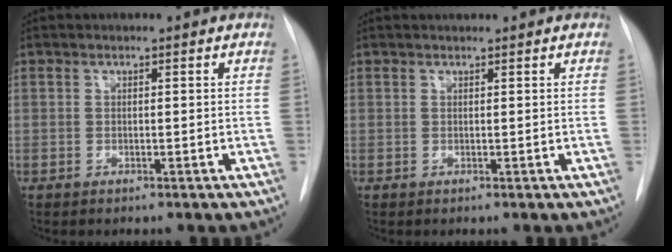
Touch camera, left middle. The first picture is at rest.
{"total": 0.7, "force": [0.7, 0.1, 0.1], "torque": [-0.010, 0.006, 0.015]}